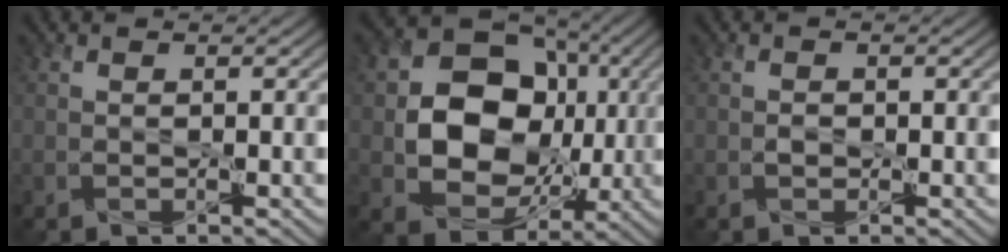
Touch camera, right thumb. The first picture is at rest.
{"total": 12.9, "force": [0.4, 10.3, 7.8], "torque": [-0.146, -0.007, 0.005]}
{"total": 0.6, "force": [-0.2, 0.5, 0.3], "torque": [-0.004, -0.002, -0.004]}